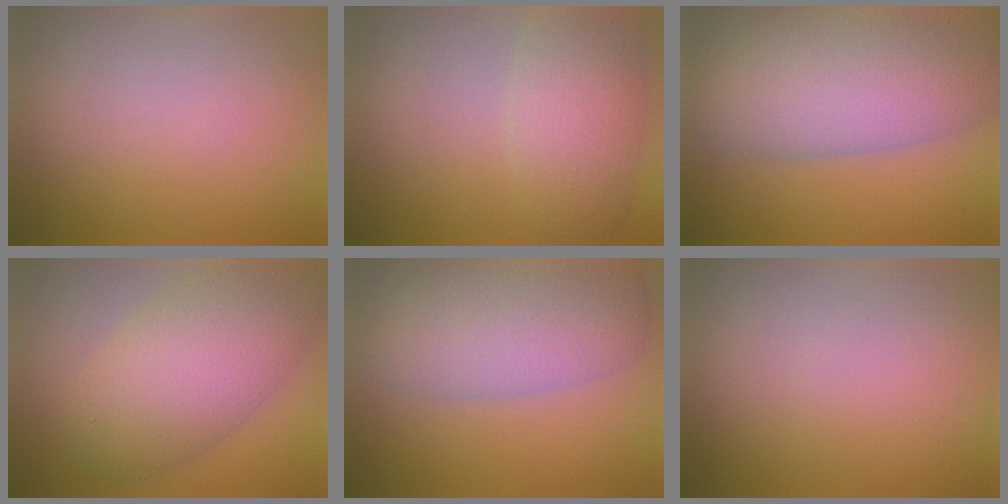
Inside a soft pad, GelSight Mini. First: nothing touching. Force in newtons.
{"total": 5.3, "press": 5.3, "slide": 0.1}
{"total": 11.3, "press": 11.3, "slide": 0.7}
{"total": 8.2, "press": 8.2, "slide": 0.3}
{"total": 7.6, "press": 7.6, "slide": 0.3}
{"total": 0.0}